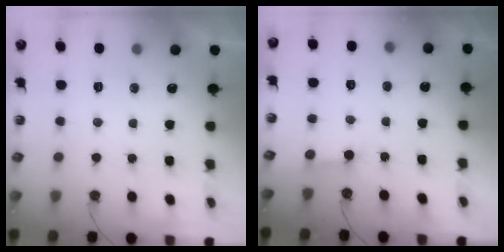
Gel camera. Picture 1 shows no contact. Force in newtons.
{"total": 2.2, "press": 2.2, "slide": 0.1}